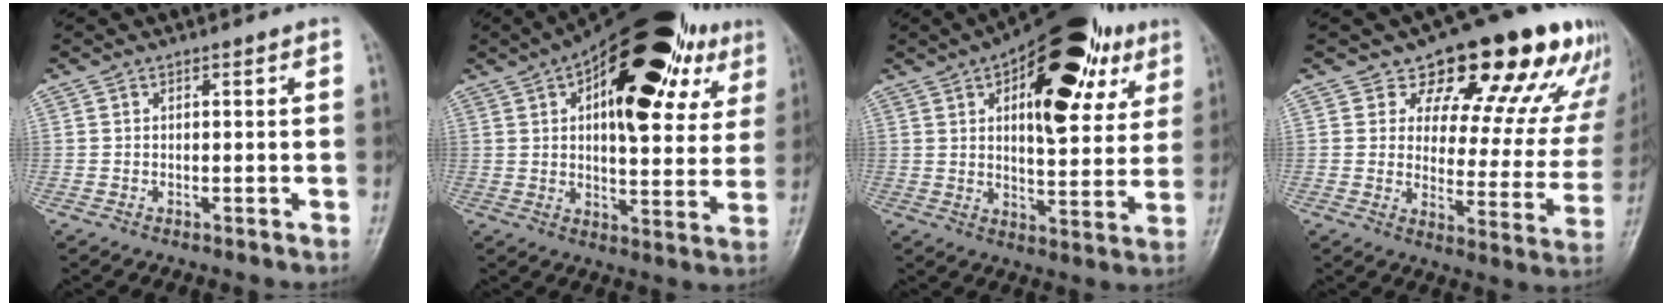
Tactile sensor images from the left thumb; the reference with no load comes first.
{"total": 27.0, "force": [11.3, 12.4, 21.1], "torque": [-0.269, 0.004, 0.160]}
{"total": 23.3, "force": [9.7, 10.8, 18.2], "torque": [-0.217, -0.013, 0.138]}
{"total": 20.8, "force": [14.1, 9.6, 12.0], "torque": [-0.097, -0.075, 0.173]}